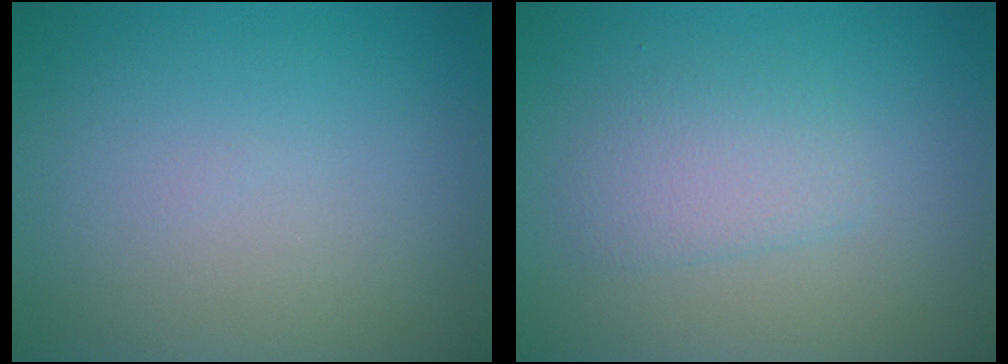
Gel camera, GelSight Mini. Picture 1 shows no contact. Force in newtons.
{"total": 2.2, "press": 2.2, "slide": 0.1}